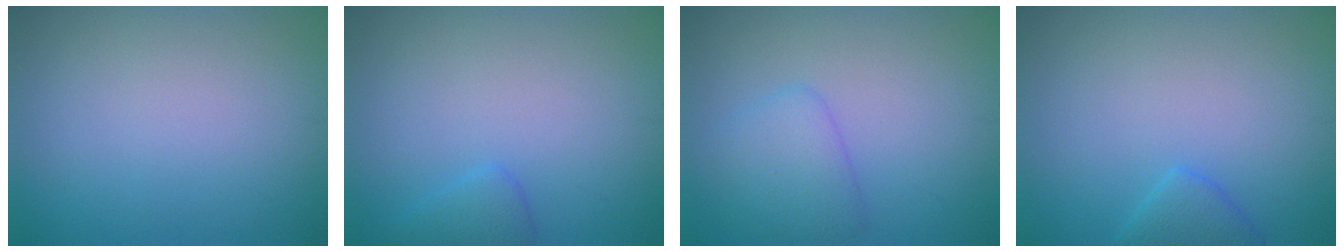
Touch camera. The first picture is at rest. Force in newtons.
{"total": 1.4, "press": 1.4, "slide": 0.1}
{"total": 2.6, "press": 2.6, "slide": 0.0}
{"total": 1.7, "press": 1.7, "slide": 0.2}